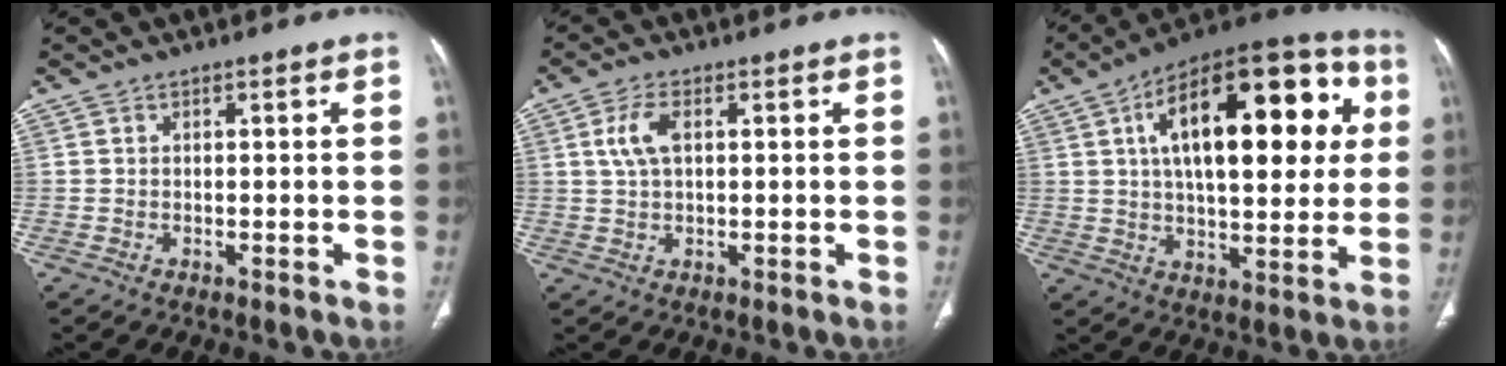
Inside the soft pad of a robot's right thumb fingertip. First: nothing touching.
{"total": 5.0, "force": [1.3, 2.5, 4.1], "torque": [-0.092, 0.007, 0.025]}
{"total": 27.4, "force": [6.9, 12.6, 23.4], "torque": [-0.317, 0.023, 0.095]}